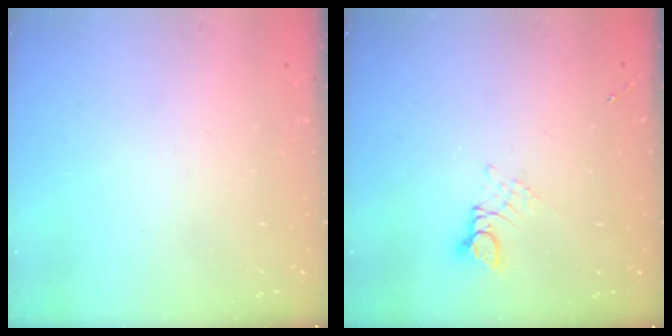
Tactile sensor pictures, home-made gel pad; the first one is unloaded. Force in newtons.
{"total": 3.8, "press": 3.8, "slide": 0.3}